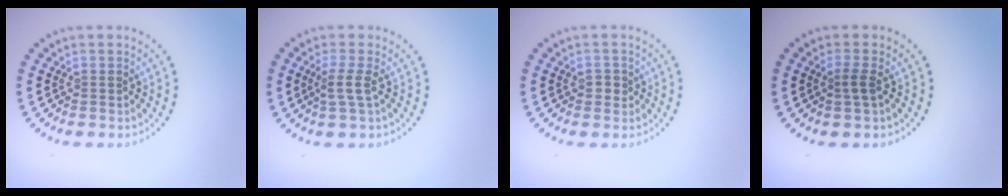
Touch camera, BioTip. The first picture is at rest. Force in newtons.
{"total": 1.8, "press": 1.3, "slide": 1.3}
{"total": 1.1, "press": 1.0, "slide": 0.4}
{"total": 1.2, "press": 1.0, "slide": 0.8}